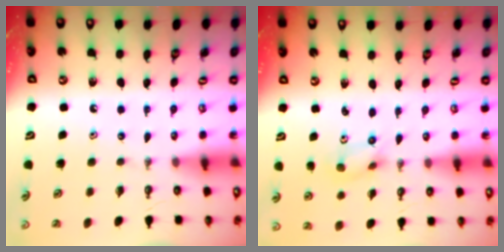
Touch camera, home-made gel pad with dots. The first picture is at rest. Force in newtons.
{"total": 2.1, "press": 1.9, "slide": 0.9}